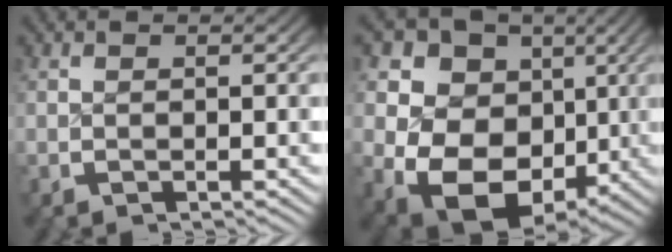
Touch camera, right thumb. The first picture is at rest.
{"total": 17.1, "force": [-3.0, 13.4, 10.1], "torque": [-0.207, -0.061, -0.041]}